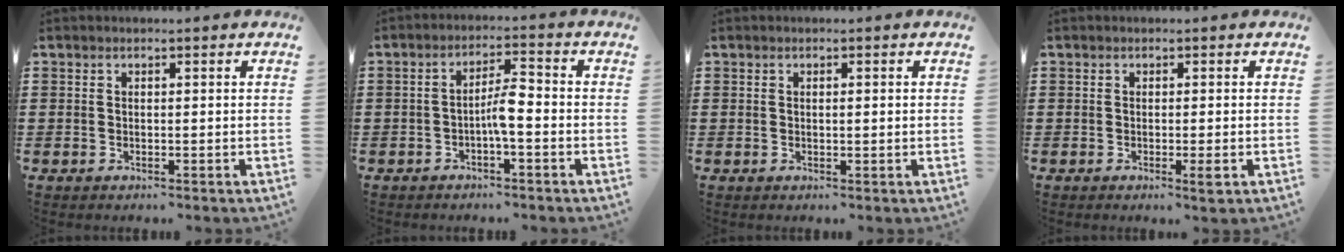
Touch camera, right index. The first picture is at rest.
{"total": 4.3, "force": [-1.3, 0.8, 4.0], "torque": [-0.081, 0.005, -0.030]}
{"total": 0.6, "force": [0.0, 0.1, 0.6], "torque": [-0.011, -0.002, 0.001]}
{"total": 2.3, "force": [-0.7, 0.0, 2.2], "torque": [-0.044, -0.012, -0.013]}